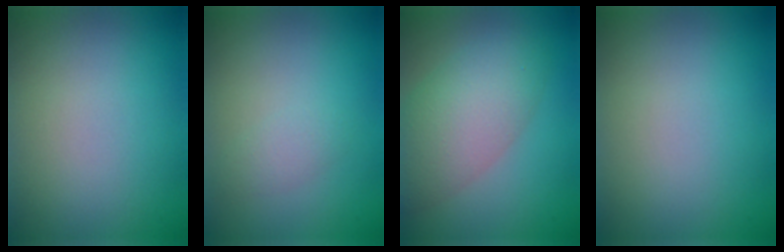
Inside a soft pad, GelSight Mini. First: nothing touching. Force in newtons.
{"total": 1.3, "press": 1.3, "slide": 0.0}
{"total": 6.4, "press": 6.4, "slide": 0.4}
{"total": 0.0}